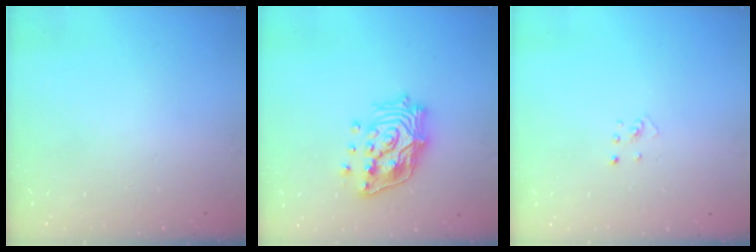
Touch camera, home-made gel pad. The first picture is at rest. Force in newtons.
{"total": 17.6, "press": 17.4, "slide": 2.6}
{"total": 2.0, "press": 2.0, "slide": 0.3}